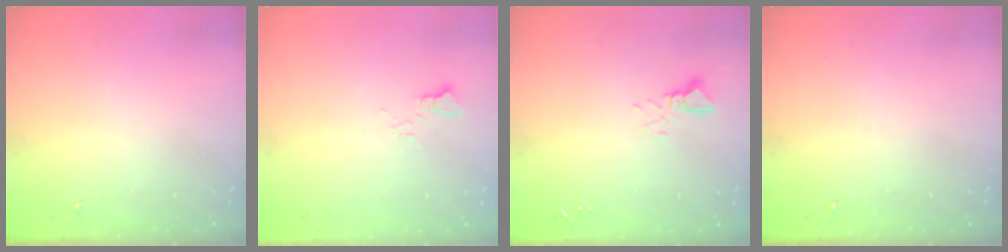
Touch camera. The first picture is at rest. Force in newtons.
{"total": 5.3, "press": 5.3, "slide": 0.4}
{"total": 3.3, "press": 3.3, "slide": 0.2}
{"total": 0.0}